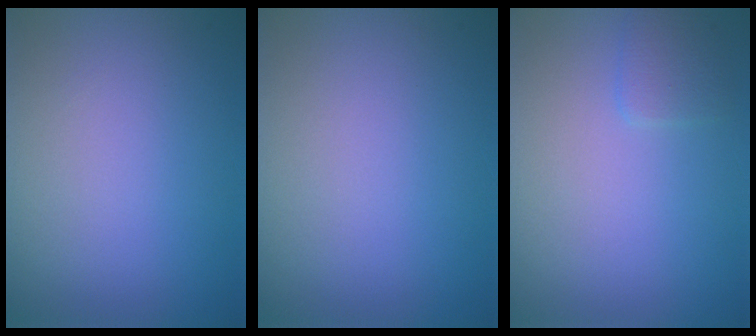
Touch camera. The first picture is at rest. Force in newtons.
{"total": 0.0}
{"total": 1.2, "press": 1.2, "slide": 0.1}